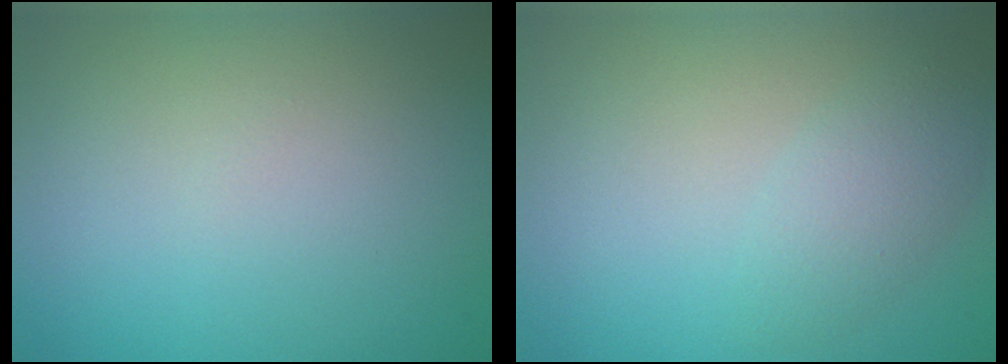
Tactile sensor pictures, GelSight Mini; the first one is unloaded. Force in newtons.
{"total": 2.4, "press": 2.4, "slide": 0.2}